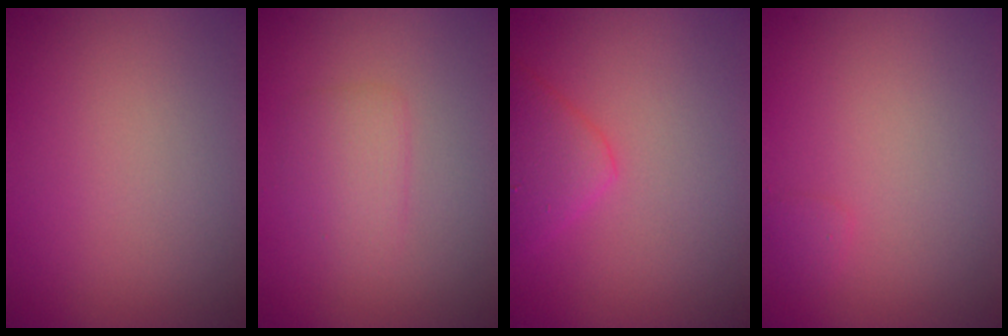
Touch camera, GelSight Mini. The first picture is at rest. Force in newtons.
{"total": 1.9, "press": 1.9, "slide": 0.1}
{"total": 2.8, "press": 2.8, "slide": 0.2}
{"total": 0.7, "press": 0.7, "slide": 0.1}